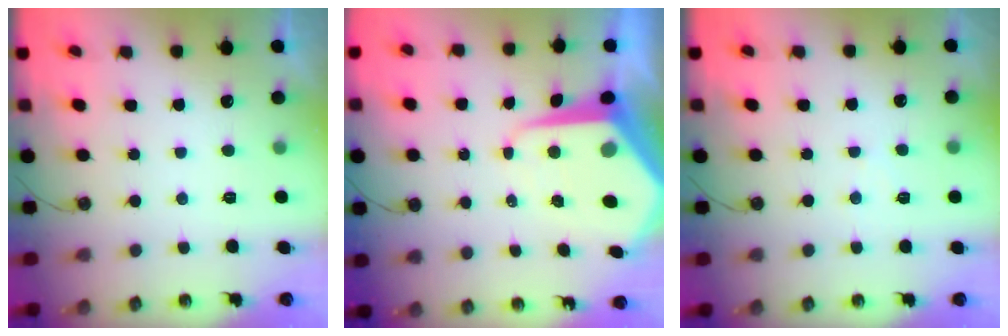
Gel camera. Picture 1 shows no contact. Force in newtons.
{"total": 12.7, "press": 12.6, "slide": 1.0}
{"total": 3.3, "press": 3.2, "slide": 0.5}